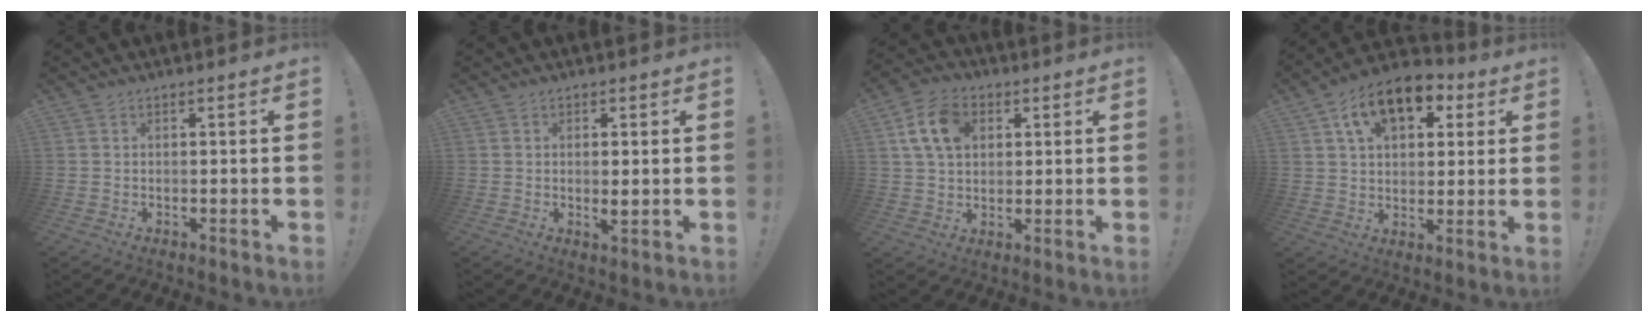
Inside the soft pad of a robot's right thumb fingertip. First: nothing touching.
{"total": 2.2, "force": [0.4, 0.4, 2.1], "torque": [-0.027, -0.006, 0.005]}
{"total": 11.6, "force": [3.9, 8.2, 7.2], "torque": [-0.124, 0.006, 0.076]}
{"total": 14.2, "force": [6.6, 9.2, 8.6], "torque": [-0.135, -0.018, 0.123]}